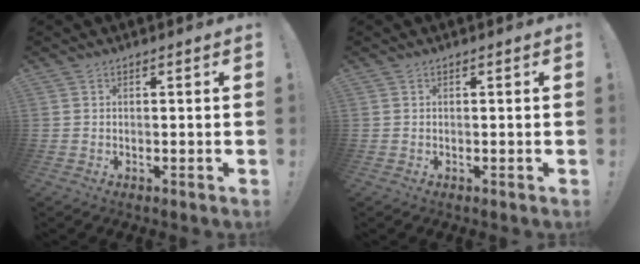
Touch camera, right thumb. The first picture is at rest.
{"total": 0.0}